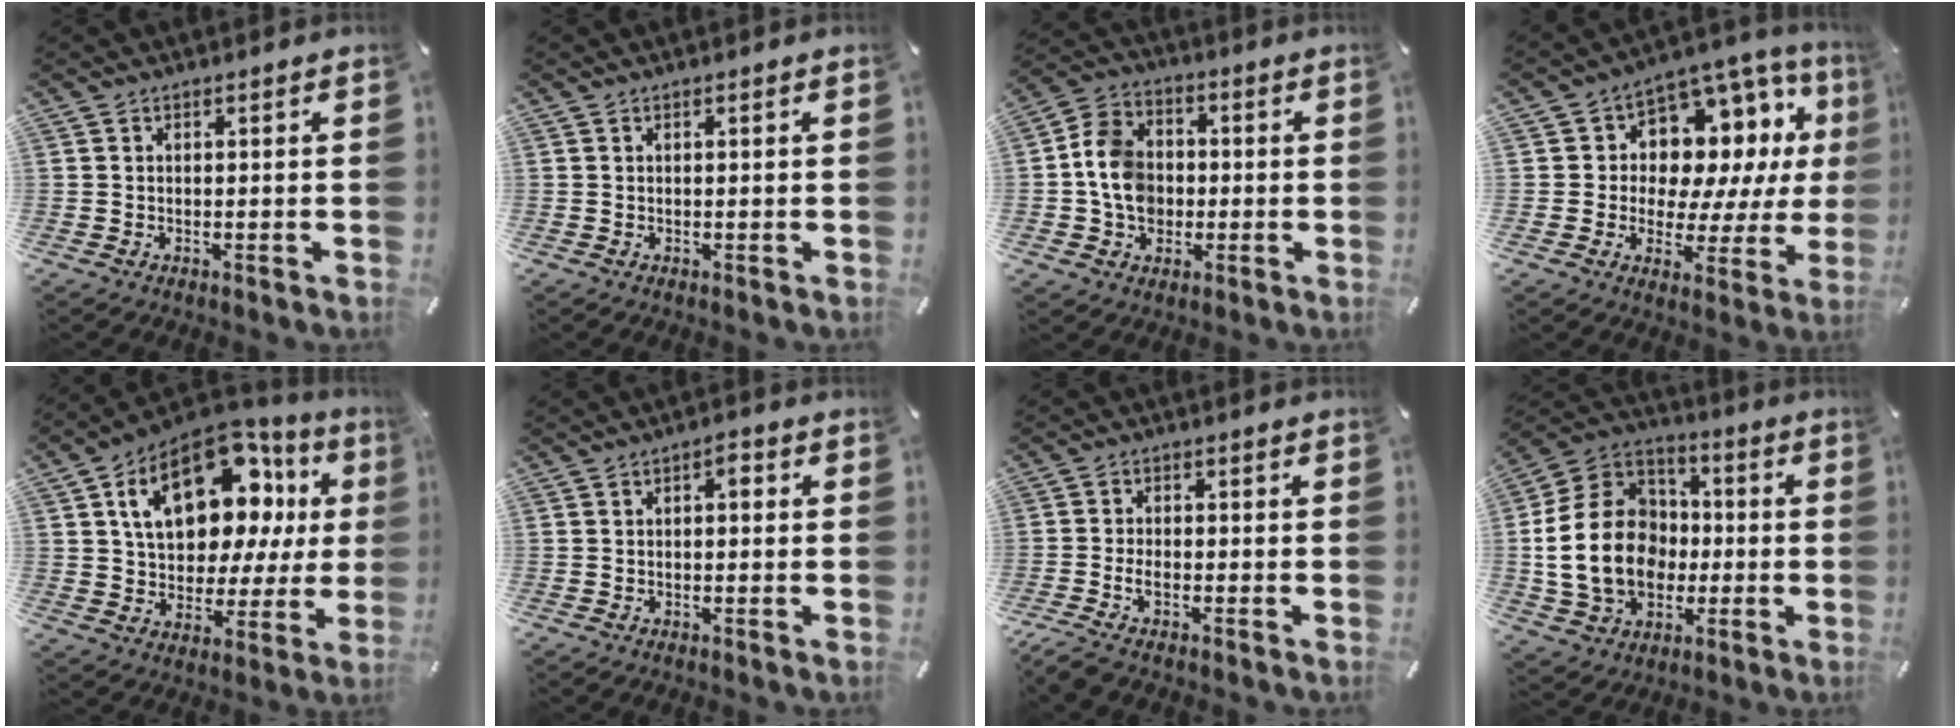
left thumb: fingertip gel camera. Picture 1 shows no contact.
{"total": 0.0}
{"total": 9.7, "force": [-1.0, 8.4, 4.9], "torque": [-0.107, 0.022, -0.013]}
{"total": 11.7, "force": [4.4, 9.1, 6.0], "torque": [-0.093, -0.046, 0.089]}
{"total": 21.2, "force": [9.2, 13.0, 13.9], "torque": [-0.221, -0.044, 0.161]}
{"total": 2.2, "force": [-0.2, 1.2, 1.8], "torque": [-0.030, 0.007, -0.009]}
{"total": 3.5, "force": [-2.0, 1.4, 2.5], "torque": [-0.056, 0.002, -0.038]}
{"total": 20.8, "force": [-2.7, 16.6, 12.2], "torque": [-0.267, 0.025, -0.043]}